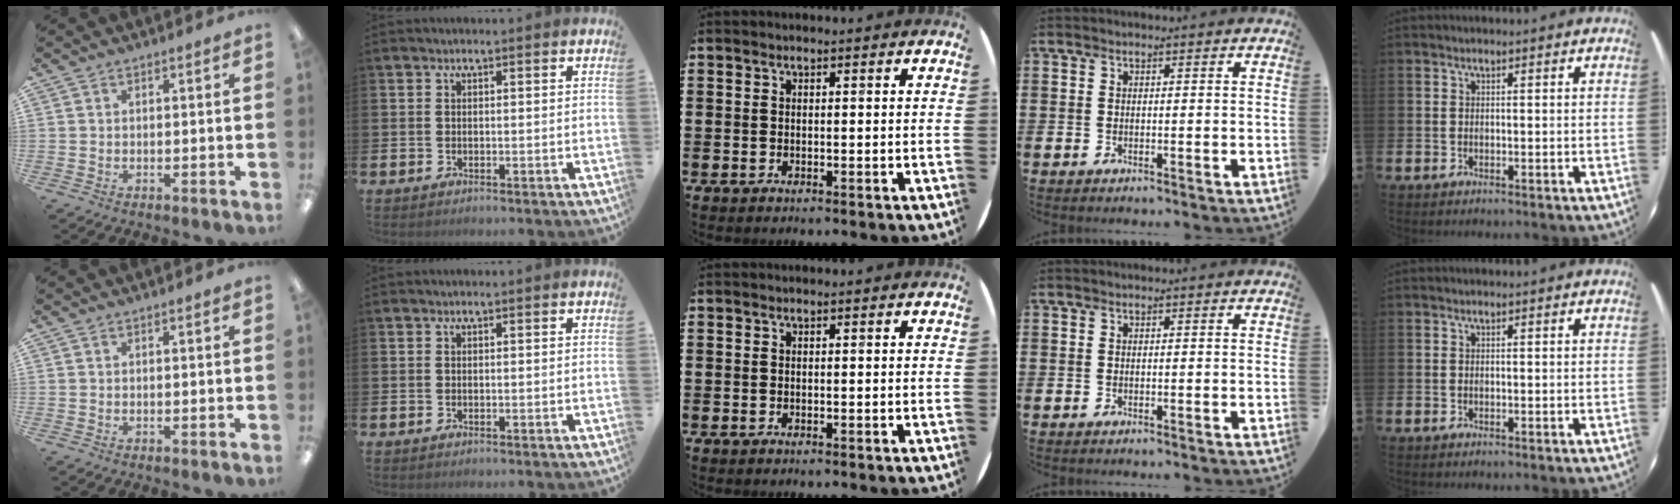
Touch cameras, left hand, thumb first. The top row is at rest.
{}